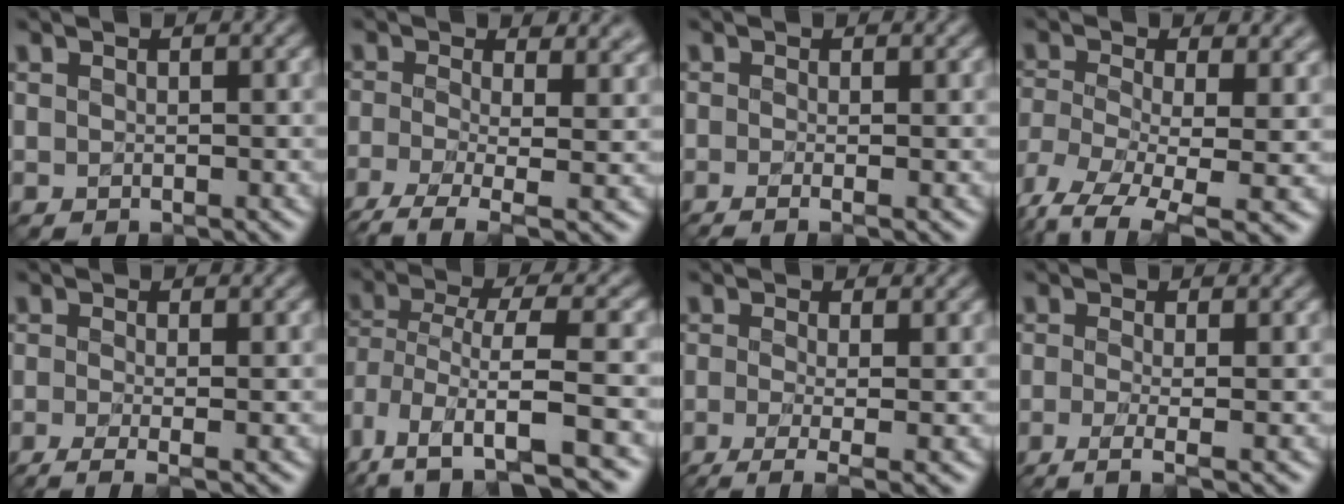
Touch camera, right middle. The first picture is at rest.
{"total": 7.9, "force": [-2.0, 3.5, 6.8], "torque": [-0.126, -0.014, -0.041]}
{"total": 2.5, "force": [-0.5, 1.1, 2.2], "torque": [-0.024, -0.011, -0.015]}
{"total": 9.9, "force": [-3.9, 4.4, 7.9], "torque": [-0.176, -0.019, -0.061]}
{"total": 3.6, "force": [-1.4, 1.2, 3.1], "torque": [-0.045, -0.010, -0.034]}
{"total": 8.6, "force": [-4.3, 3.2, 6.7], "torque": [-0.132, -0.008, -0.074]}
{"total": 5.1, "force": [-1.5, 1.7, 4.6], "torque": [-0.067, -0.010, -0.033]}
{"total": 3.6, "force": [-1.2, 1.1, 3.2], "torque": [-0.046, -0.008, -0.031]}